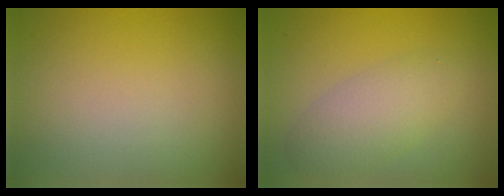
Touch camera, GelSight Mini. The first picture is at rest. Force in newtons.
{"total": 3.9, "press": 3.9, "slide": 0.1}